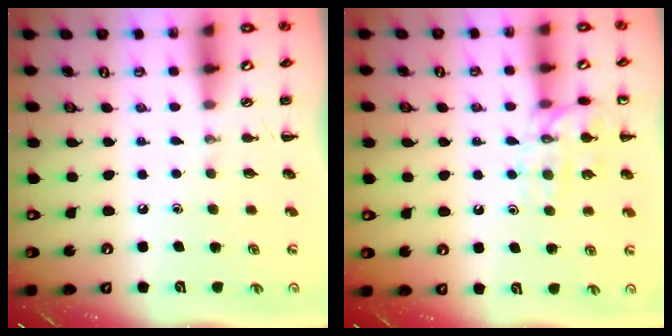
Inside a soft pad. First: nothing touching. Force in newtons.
{"total": 13.5, "press": 13.5, "slide": 1.1}